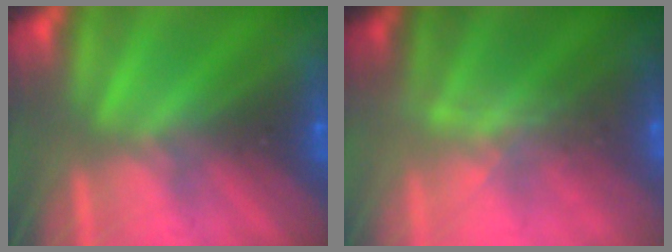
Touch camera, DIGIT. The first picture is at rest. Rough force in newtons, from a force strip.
{"total": 10.0}